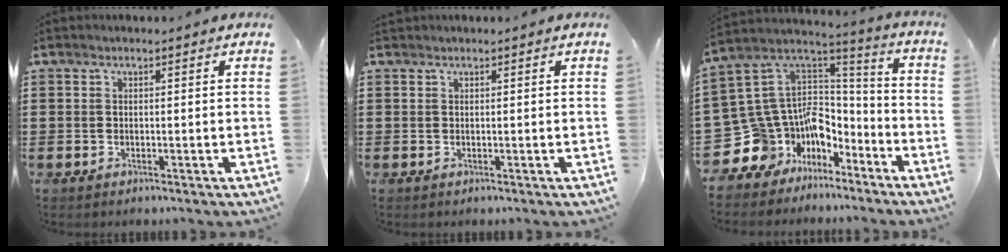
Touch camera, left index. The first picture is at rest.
{"total": 0.0}
{"total": 10.1, "force": [-5.1, 8.3, 2.6], "torque": [-0.099, -0.023, -0.089]}